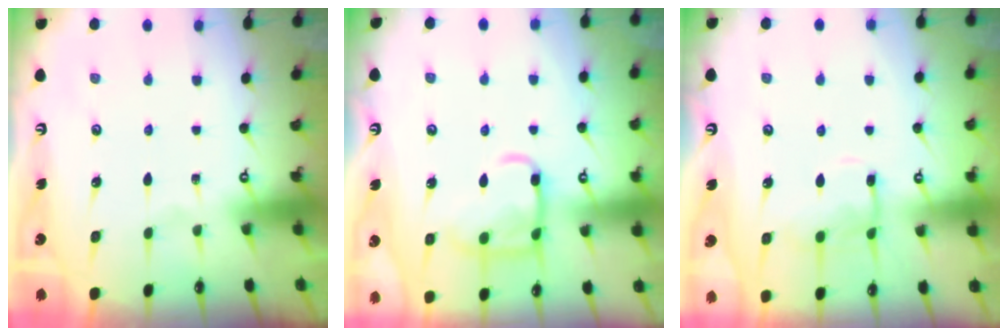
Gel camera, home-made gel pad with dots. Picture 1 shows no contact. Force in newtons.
{"total": 11.2, "press": 11.1, "slide": 1.0}
{"total": 10.0, "press": 10.0, "slide": 0.6}